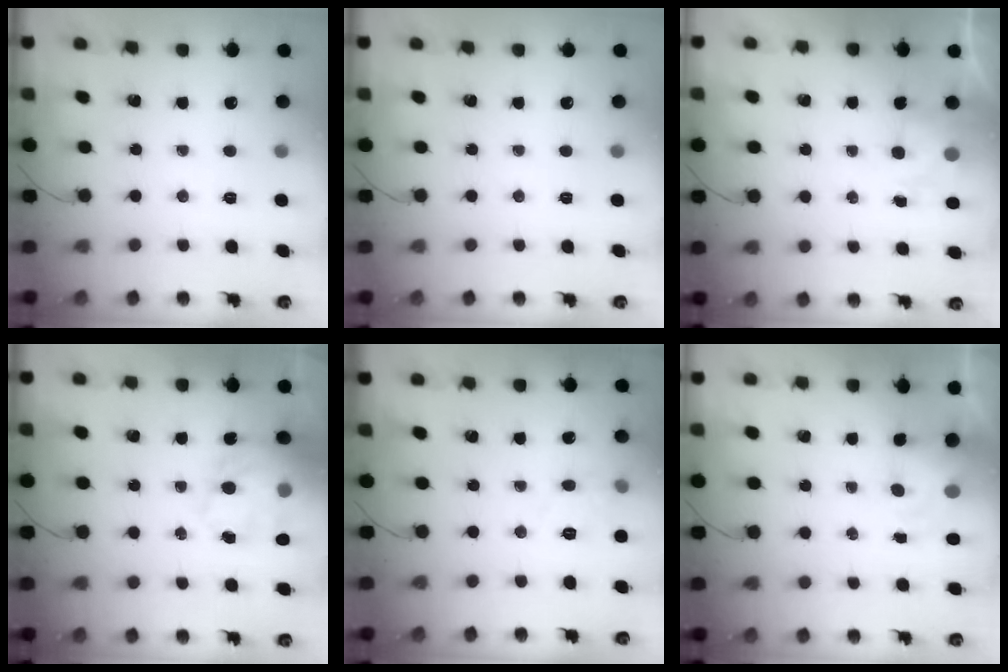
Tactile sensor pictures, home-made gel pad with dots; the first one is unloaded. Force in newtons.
{"total": 0.0}
{"total": 1.9, "press": 1.6, "slide": 1.0}
{"total": 18.1, "press": 17.6, "slide": 4.0}
{"total": 8.9, "press": 8.8, "slide": 1.4}
{"total": 3.4, "press": 3.3, "slide": 0.8}